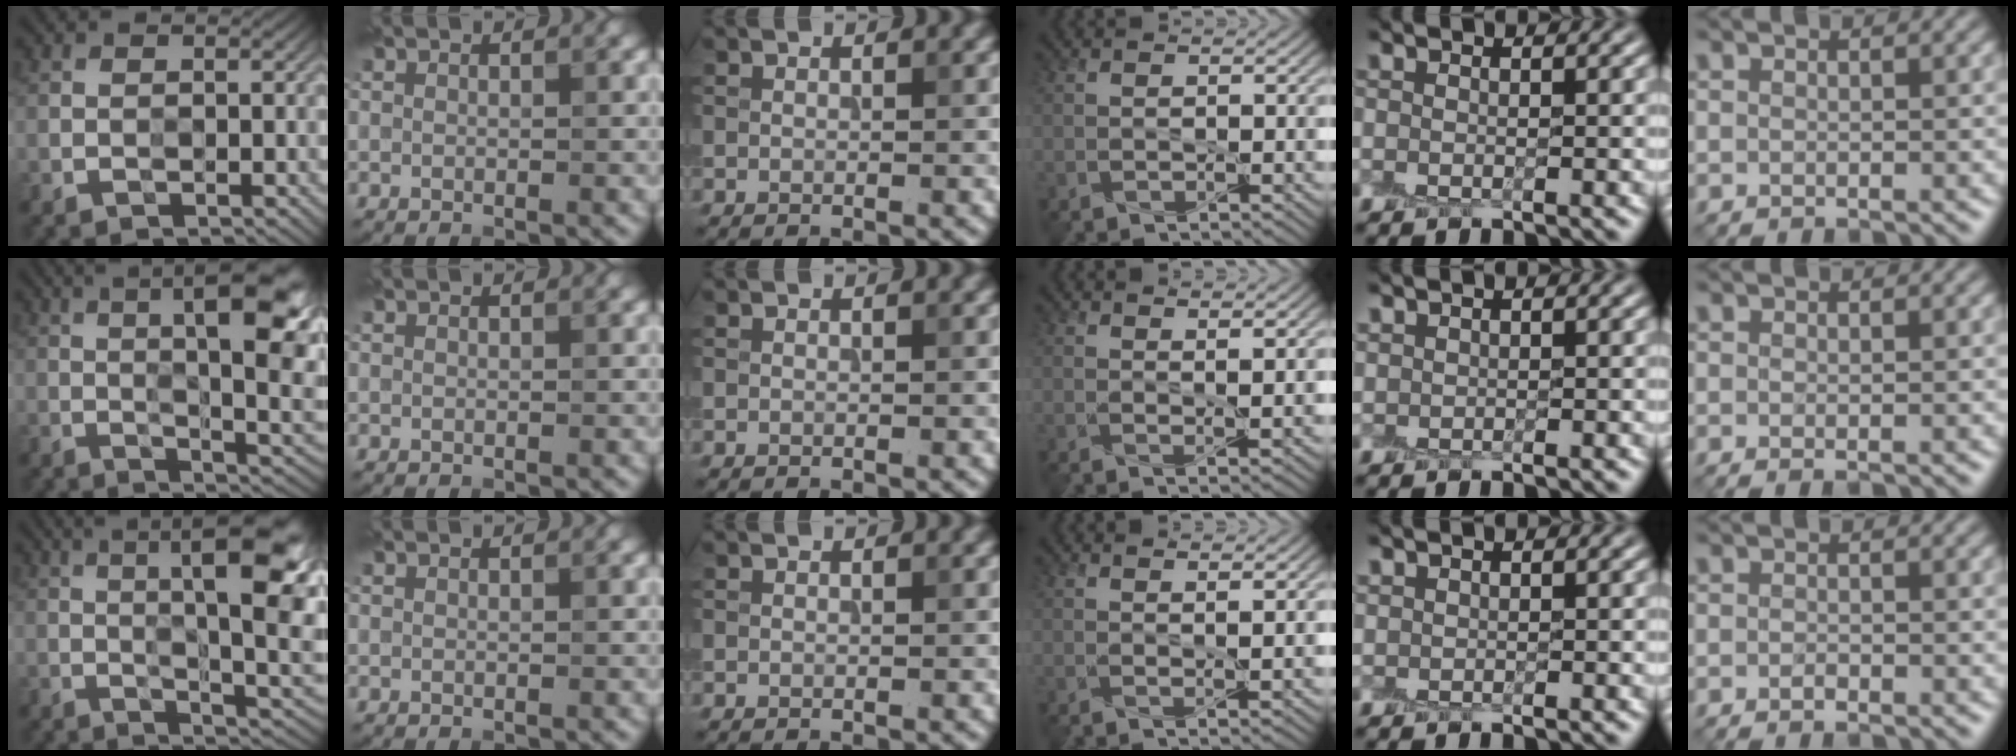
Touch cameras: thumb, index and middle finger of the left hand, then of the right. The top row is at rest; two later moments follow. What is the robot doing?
{"motion": "peel", "object": "plastic wrap"}